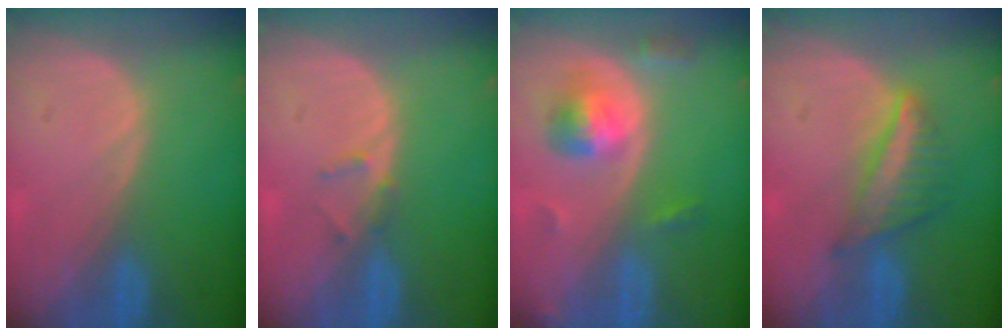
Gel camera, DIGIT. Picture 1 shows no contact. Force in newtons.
{"total": 1.3, "press": 1.1, "slide": 0.8}
{"total": 5.6, "press": 5.2, "slide": 2.0}
{"total": 5.9, "press": 5.7, "slide": 1.6}